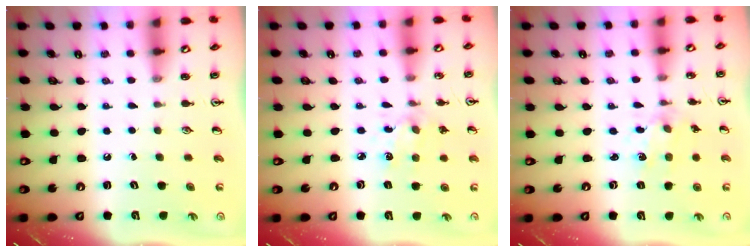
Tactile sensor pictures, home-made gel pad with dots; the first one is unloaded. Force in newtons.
{"total": 3.0, "press": 2.9, "slide": 0.7}
{"total": 2.4, "press": 2.2, "slide": 0.8}